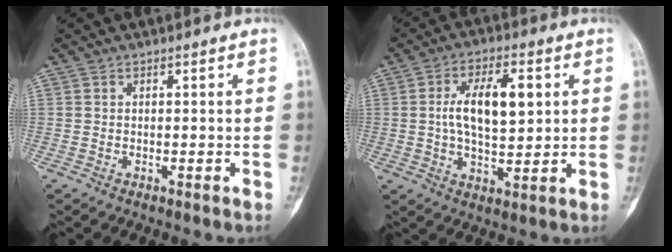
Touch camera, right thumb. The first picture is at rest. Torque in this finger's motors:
{"motor_torque": [1.40, 1.50, 0.73, -0.31, 0.07]}